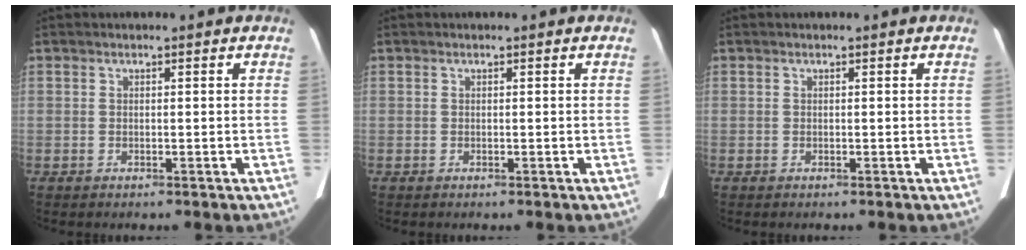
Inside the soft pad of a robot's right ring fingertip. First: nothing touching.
{"total": 0.0}
{"total": 0.0}